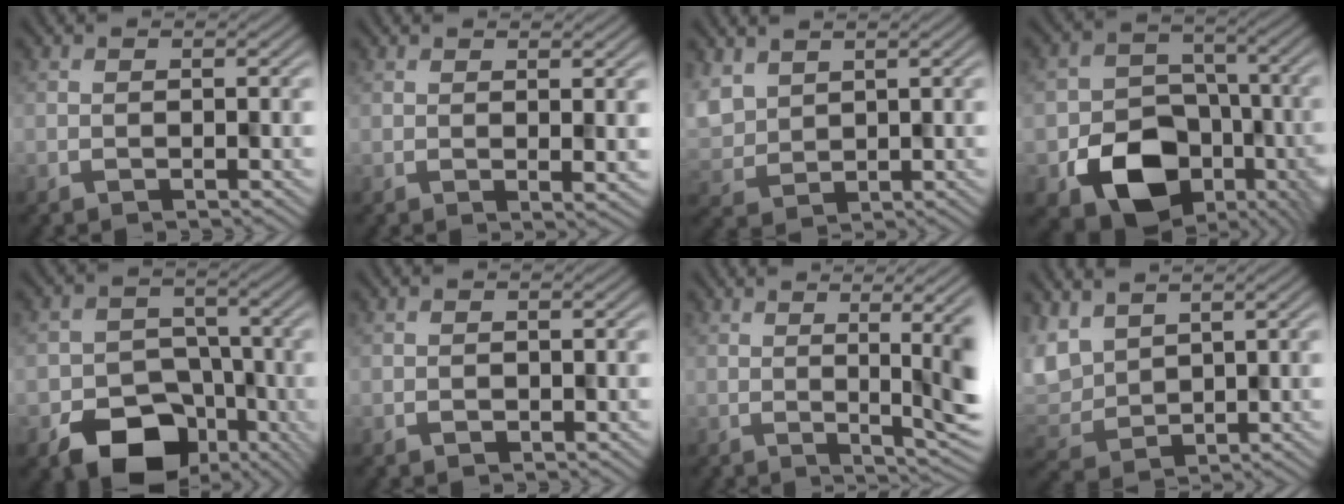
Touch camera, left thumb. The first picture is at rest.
{"total": 2.7, "force": [0.5, 0.5, 2.6], "torque": [-0.042, -0.005, 0.013]}
{"total": 4.9, "force": [2.3, 3.6, 2.4], "torque": [-0.068, -0.009, 0.046]}
{"total": 12.6, "force": [-5.0, 9.6, 6.5], "torque": [-0.126, -0.046, -0.078]}
{"total": 10.6, "force": [-5.2, 7.6, 5.2], "torque": [-0.086, -0.025, -0.085]}
{"total": 0.5, "force": [-0.1, 0.5, 0.1], "torque": [-0.001, -0.001, -0.001]}
{"total": 8.0, "force": [1.3, 1.5, 7.8], "torque": [-0.105, 0.003, 0.035]}
{"total": 6.4, "force": [3.2, 4.2, 3.6], "torque": [-0.107, -0.007, 0.064]}